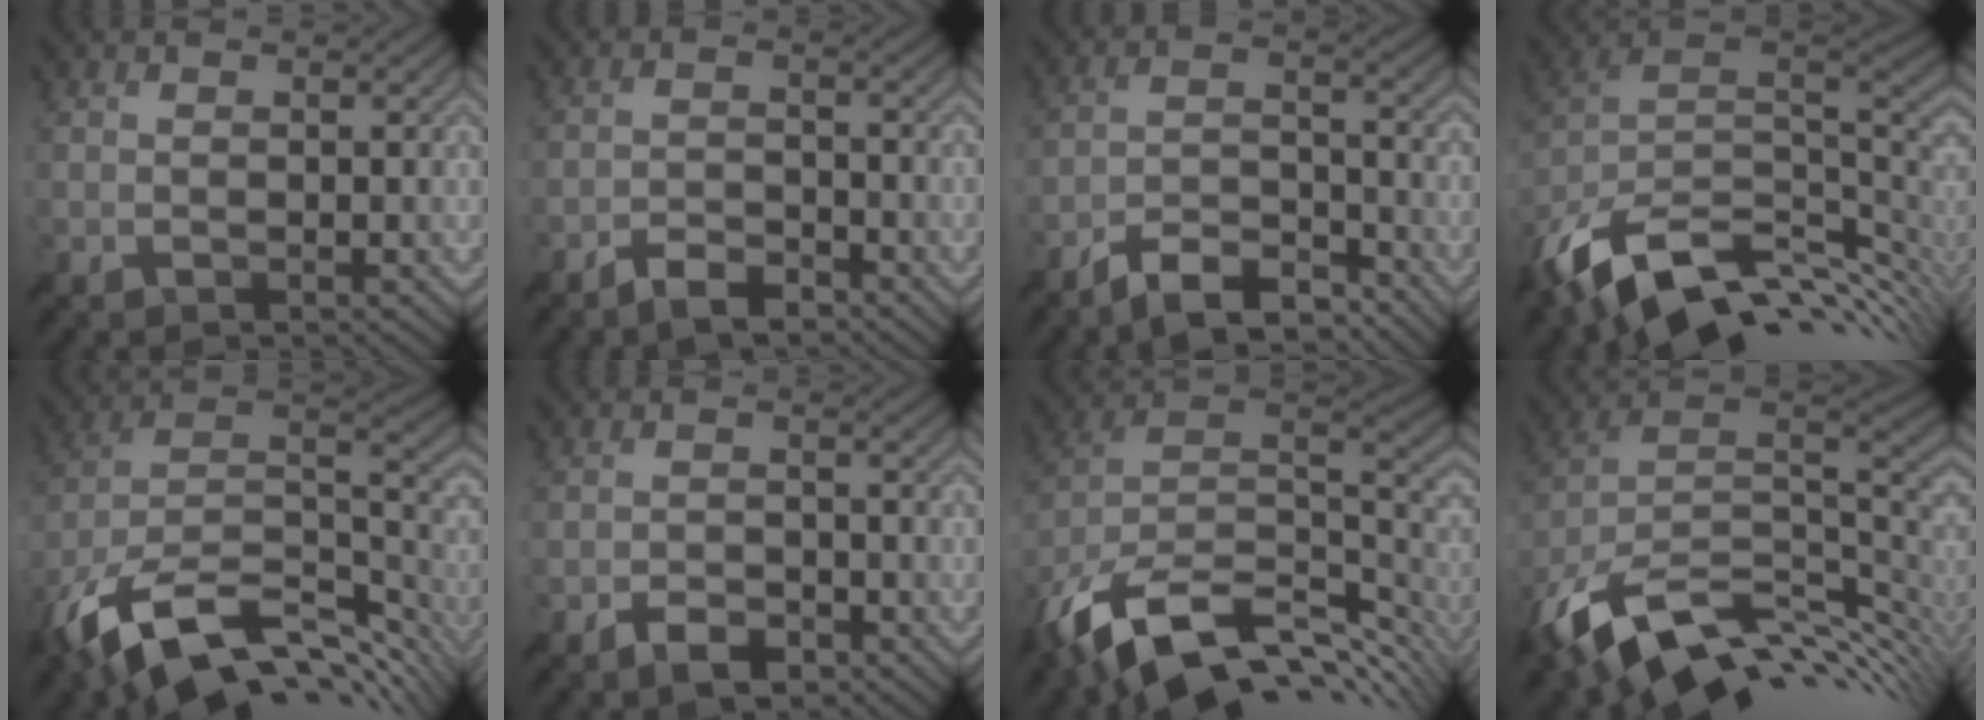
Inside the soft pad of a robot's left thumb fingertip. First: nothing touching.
{"total": 3.7, "force": [-3.2, 0.9, 1.5], "torque": [-0.032, 0.001, -0.062]}
{"total": 7.8, "force": [-6.7, 2.0, 3.5], "torque": [-0.059, 0.002, -0.129]}
{"total": 15.3, "force": [-6.1, 8.6, 11.1], "torque": [-0.245, -0.020, -0.101]}
{"total": 16.9, "force": [-9.4, 8.6, 11.1], "torque": [-0.264, -0.028, -0.150]}
{"total": 3.0, "force": [-2.4, 1.3, 1.4], "torque": [-0.023, -0.001, -0.043]}
{"total": 16.0, "force": [-7.9, 8.5, 11.0], "torque": [-0.255, -0.020, -0.131]}
{"total": 15.7, "force": [-6.0, 8.6, 11.7], "torque": [-0.242, -0.014, -0.102]}